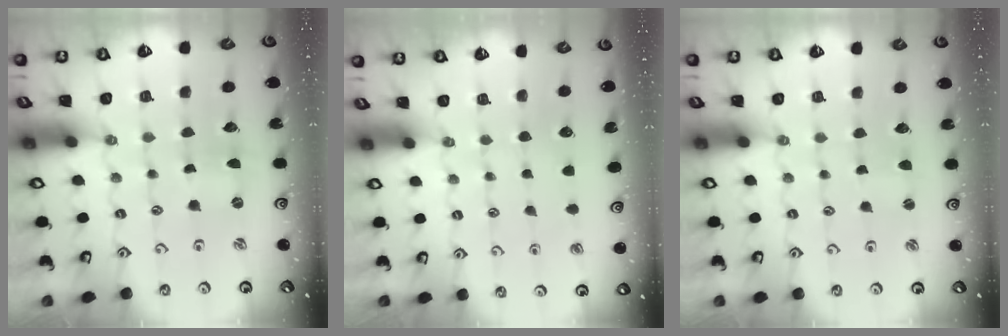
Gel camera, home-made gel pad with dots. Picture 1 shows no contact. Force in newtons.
{"total": 0.0}
{"total": 1.6, "press": 1.6, "slide": 0.1}